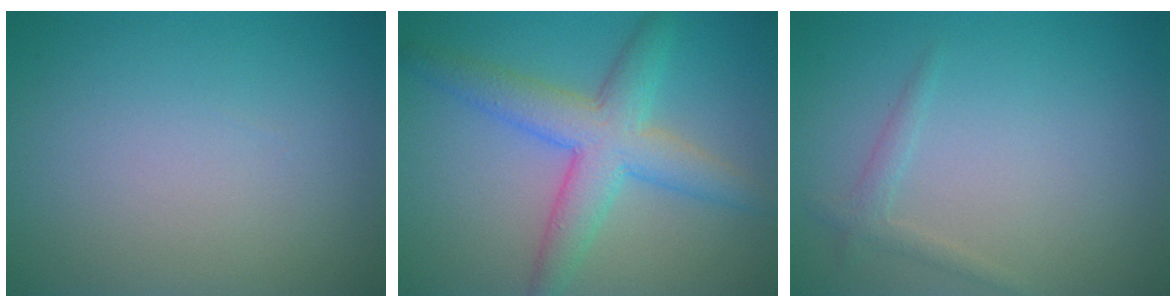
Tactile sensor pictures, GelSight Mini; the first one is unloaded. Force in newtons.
{"total": 5.7, "press": 5.7, "slide": 0.1}
{"total": 1.2, "press": 1.2, "slide": 0.1}